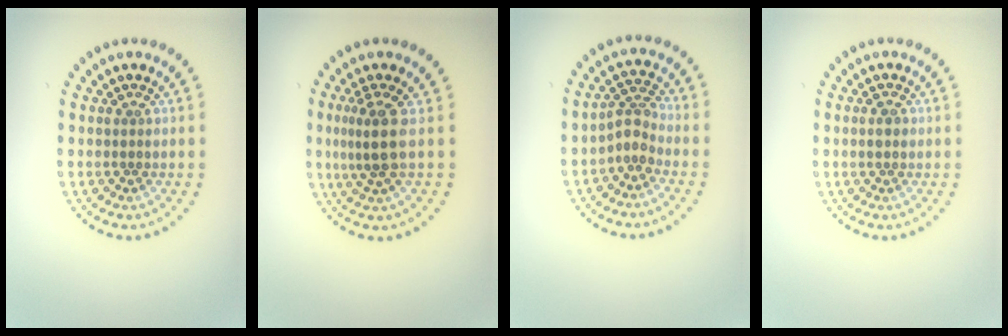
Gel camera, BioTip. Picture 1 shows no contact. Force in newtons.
{"total": 2.8, "press": 2.1, "slide": 1.8}
{"total": 2.2, "press": 1.6, "slide": 1.5}
{"total": 1.0, "press": 1.0, "slide": 0.1}